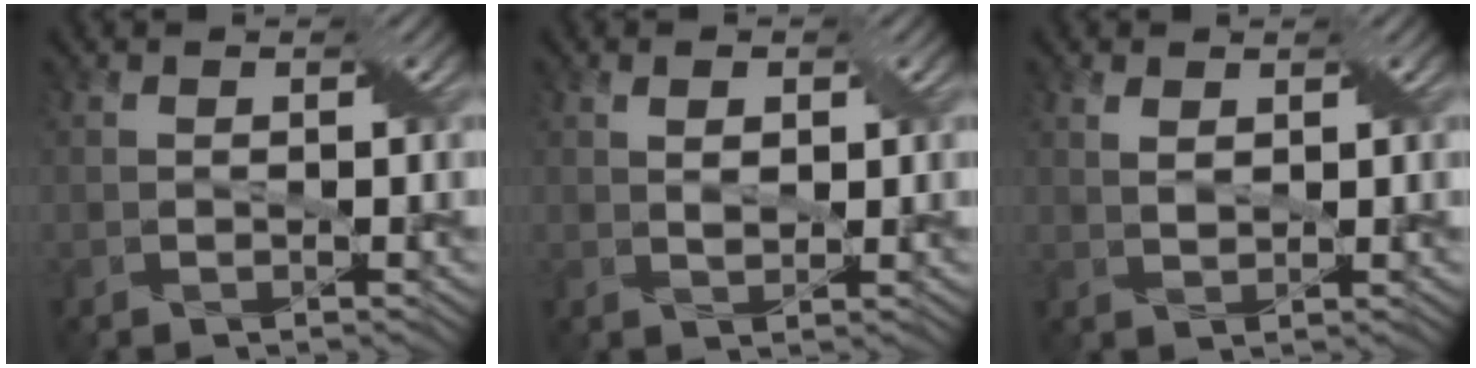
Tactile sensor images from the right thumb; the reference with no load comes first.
{"total": 2.2, "force": [0.8, 1.1, 1.8], "torque": [-0.032, -0.002, 0.016]}
{"total": 1.7, "force": [1.0, 0.8, 1.2], "torque": [-0.029, 0.001, 0.021]}